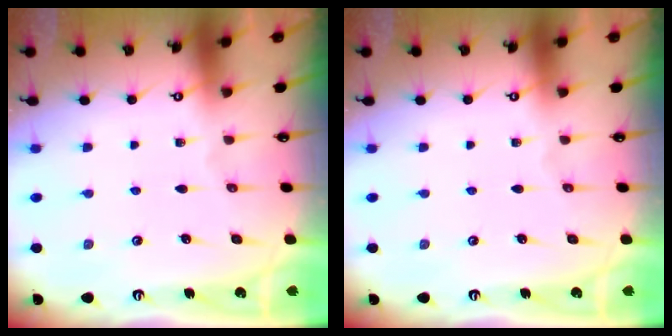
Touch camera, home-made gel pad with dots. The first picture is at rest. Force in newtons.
{"total": 0.0}